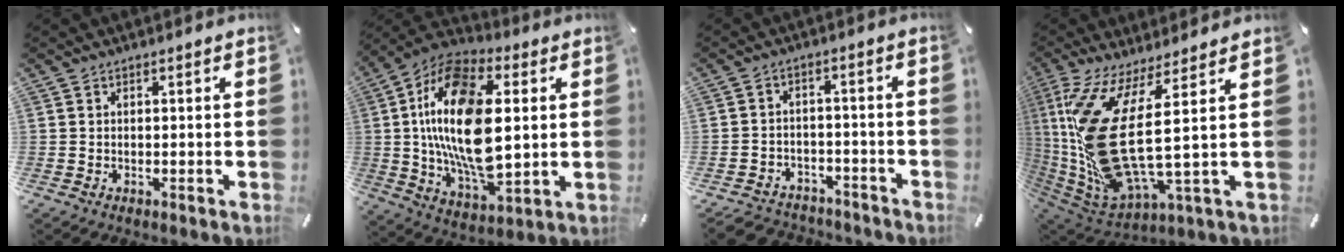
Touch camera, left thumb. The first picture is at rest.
{"total": 22.4, "force": [3.1, 11.9, 18.8], "torque": [-0.381, -0.008, 0.049]}
{"total": 4.6, "force": [-3.4, 2.9, 1.1], "torque": [-0.022, 0.016, -0.066]}
{"total": 22.7, "force": [3.6, 7.8, 21.0], "torque": [-0.464, -0.056, 0.064]}